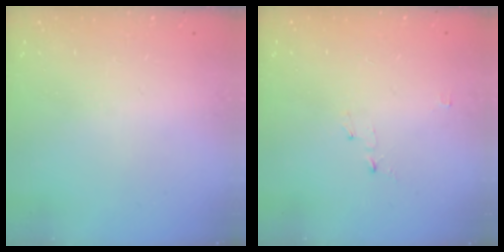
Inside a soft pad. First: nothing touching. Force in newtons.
{"total": 2.8, "press": 2.8, "slide": 0.3}